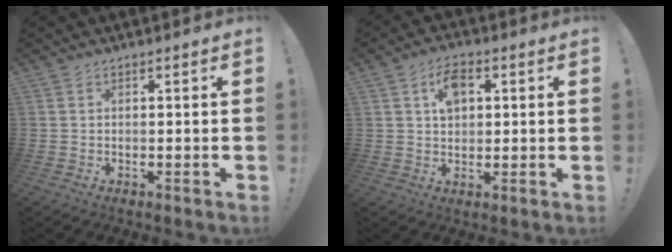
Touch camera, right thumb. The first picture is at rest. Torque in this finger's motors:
{"motor_torque": [-0.13, 0.19, 0.16, 0.23, 0.00]}